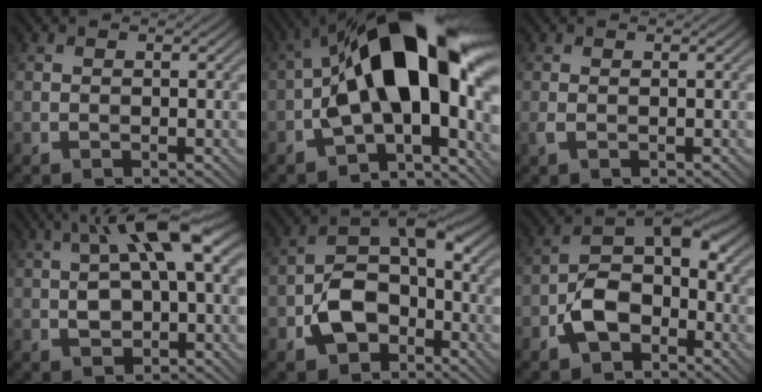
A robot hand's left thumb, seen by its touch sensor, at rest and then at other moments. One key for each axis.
{"total": 18.9, "fx": -0.4, "fy": 9.3, "fz": 16.4, "tx": -0.236, "ty": 0.030, "tz": -0.022}
{"total": 0.7, "fx": 0.0, "fy": 0.3, "fz": 0.7, "tx": -0.023, "ty": 0.000, "tz": -0.001}
{"total": 10.1, "fx": 2.1, "fy": 4.6, "fz": 8.8, "tx": -0.160, "ty": 0.019, "tz": 0.031}
{"total": 8.3, "fx": -3.4, "fy": 5.3, "fz": 5.3, "tx": -0.094, "ty": 0.003, "tz": -0.075}
{"total": 7.7, "fx": -3.4, "fy": 4.5, "fz": 5.2, "tx": -0.088, "ty": 0.008, "tz": -0.078}